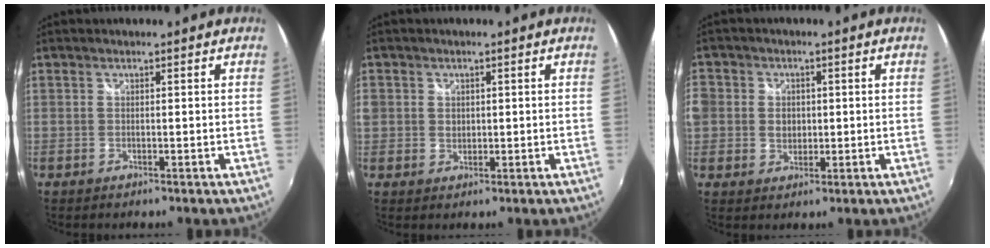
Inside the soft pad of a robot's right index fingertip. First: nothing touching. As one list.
[{"total": 3.3, "force": [0.3, 3.1, 1.1], "torque": [-0.023, 0.003, 0.004]}, {"total": 9.0, "force": [-0.3, 8.4, 3.2], "torque": [-0.104, 0.018, -0.010]}]